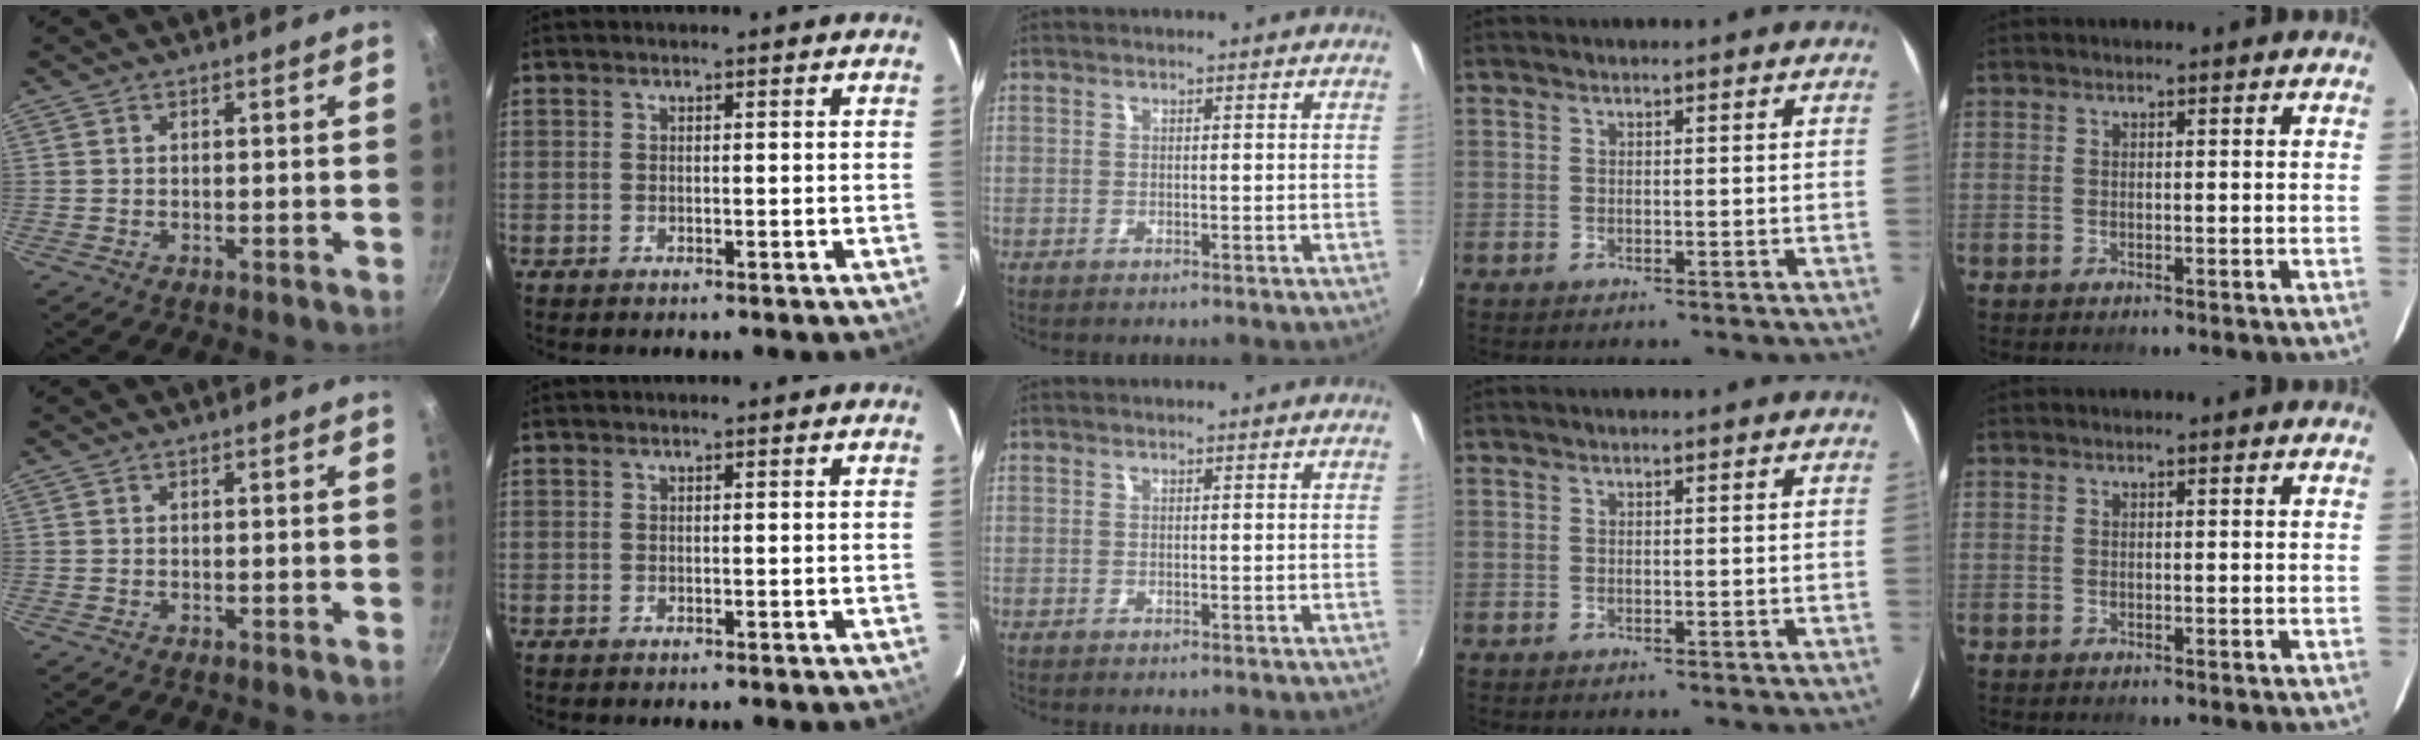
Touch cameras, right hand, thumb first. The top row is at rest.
{}